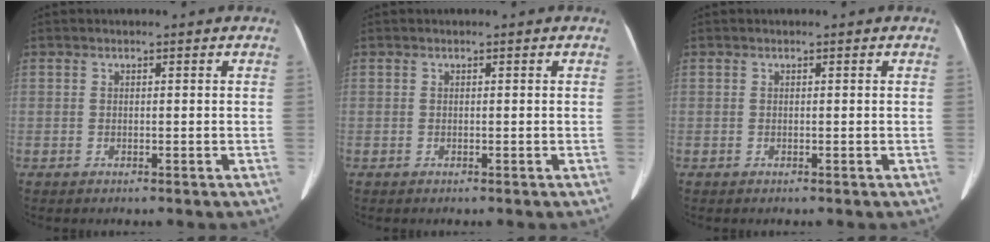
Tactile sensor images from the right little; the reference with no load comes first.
{"total": 0.0}
{"total": 0.0}